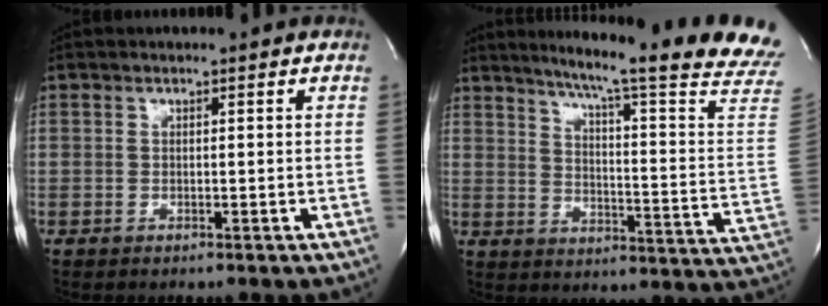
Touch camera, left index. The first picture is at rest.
{"total": 24.5, "force": [20.5, -1.5, 13.3], "torque": [-0.195, -0.087, 0.251]}